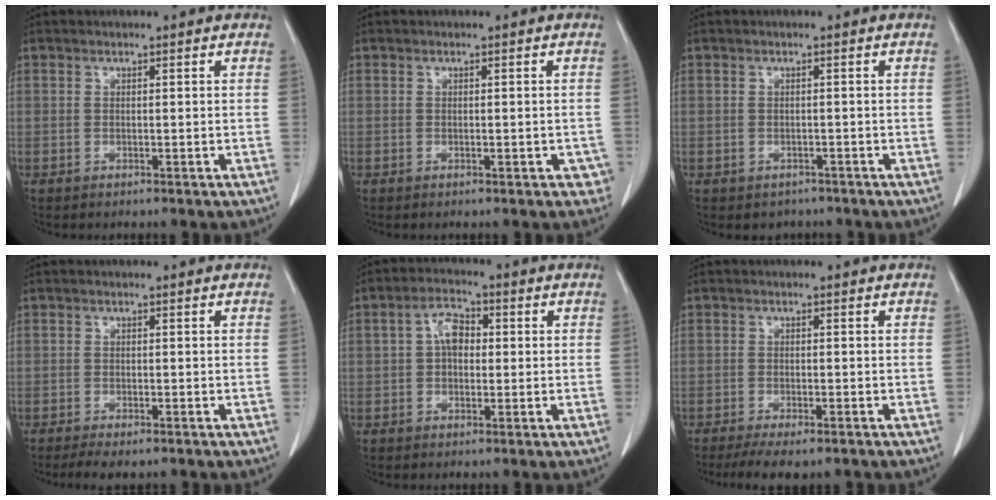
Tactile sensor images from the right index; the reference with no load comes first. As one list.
[{"total": 2.2, "force": [-0.9, 1.0, 1.8], "torque": [-0.008, 0.006, -0.004]}, {"total": 2.0, "force": [-1.4, 1.5, 0.0], "torque": [-0.005, 0.005, -0.019]}, {"total": 2.6, "force": [-1.9, 0.8, 1.6], "torque": [-0.029, -0.007, -0.029]}, {"total": 4.7, "force": [0.4, 2.8, 3.7], "torque": [-0.071, 0.016, 0.004]}, {"total": 5.5, "force": [-4.2, 1.5, 3.3], "torque": [-0.049, -0.011, -0.065]}]